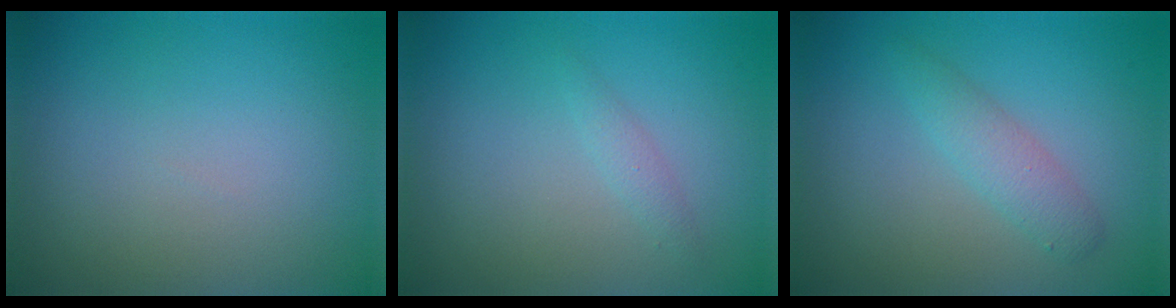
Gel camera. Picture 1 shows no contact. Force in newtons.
{"total": 0.9, "press": 0.9, "slide": 0.1}
{"total": 2.2, "press": 2.2, "slide": 0.1}